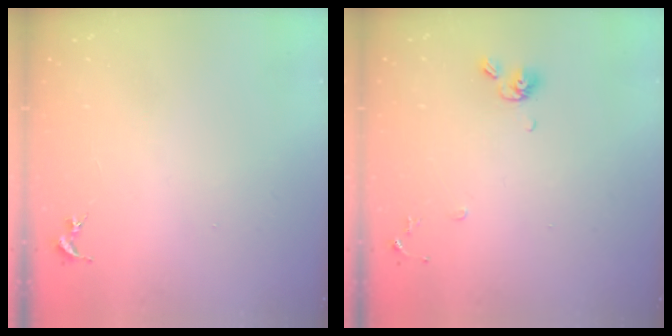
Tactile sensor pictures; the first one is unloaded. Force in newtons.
{"total": 7.9, "press": 7.6, "slide": 2.0}